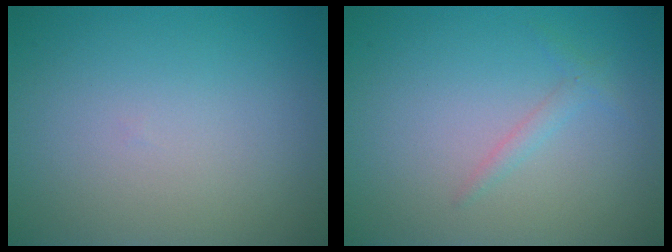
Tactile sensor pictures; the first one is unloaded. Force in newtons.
{"total": 1.1, "press": 1.1, "slide": 0.0}